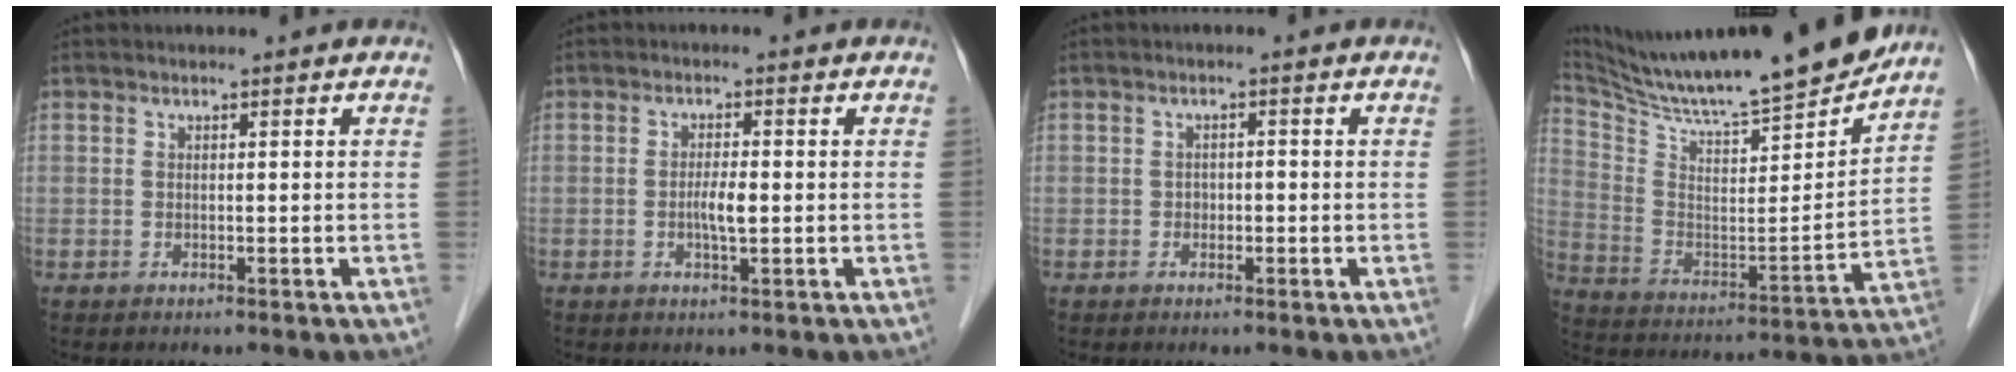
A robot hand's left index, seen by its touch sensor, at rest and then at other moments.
{"total": 2.8, "force": [-0.4, 0.4, 2.7], "torque": [-0.053, 0.000, -0.007]}
{"total": 1.2, "force": [-0.4, 0.9, 0.7], "torque": [-0.008, 0.005, -0.006]}
{"total": 23.3, "force": [21.0, 0.5, 10.2], "torque": [-0.189, -0.046, 0.333]}